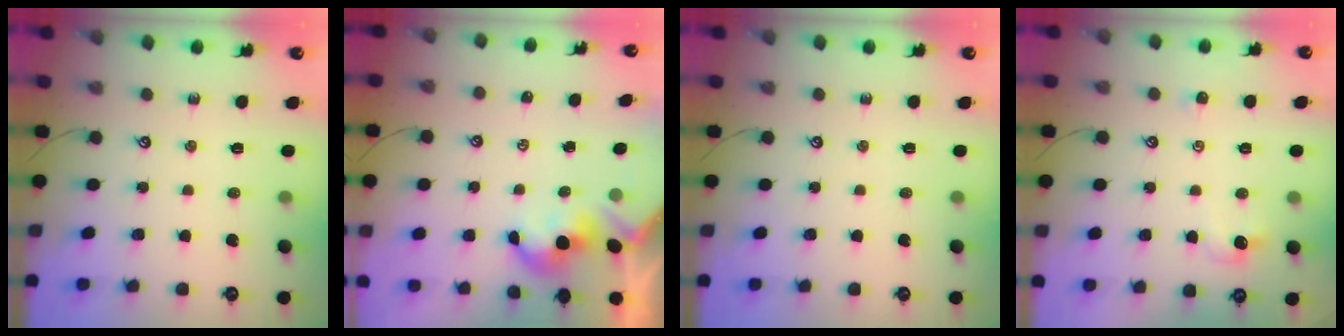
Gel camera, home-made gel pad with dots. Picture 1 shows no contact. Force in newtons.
{"total": 1.9, "press": 1.9, "slide": 0.2}
{"total": 0.0}
{"total": 1.6, "press": 1.5, "slide": 0.4}